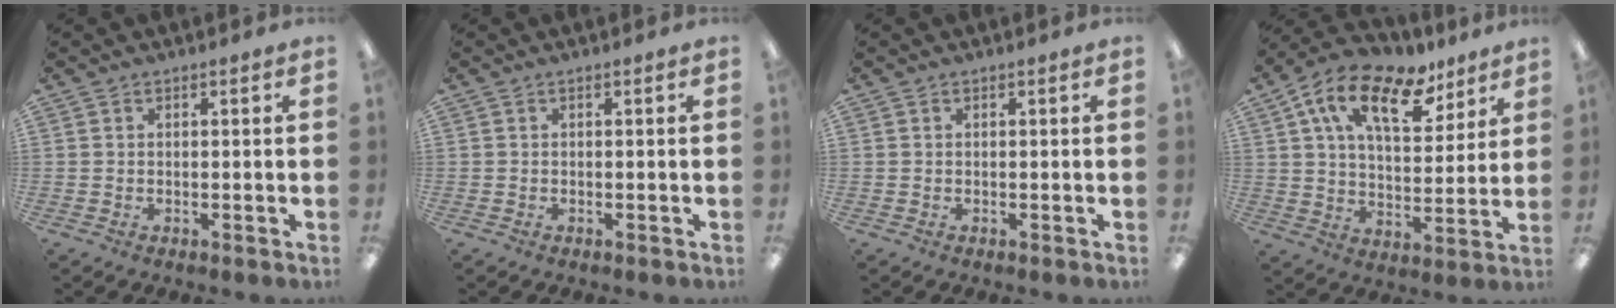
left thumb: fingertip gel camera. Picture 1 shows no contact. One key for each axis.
{"total": 0.0}
{"total": 0.0}
{"total": 17.1, "fx": 9.8, "fy": 8.4, "fz": 11.1, "tx": -0.188, "ty": -0.035, "tz": 0.169}